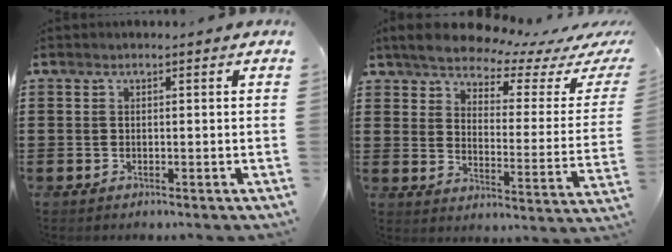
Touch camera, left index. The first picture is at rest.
{"total": 5.3, "force": [5.0, 0.7, 1.5], "torque": [-0.060, -0.037, 0.085]}